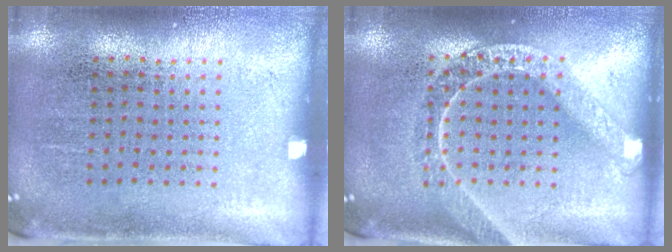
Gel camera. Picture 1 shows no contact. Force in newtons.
{"total": 1.4, "press": 1.4, "slide": 0.2}